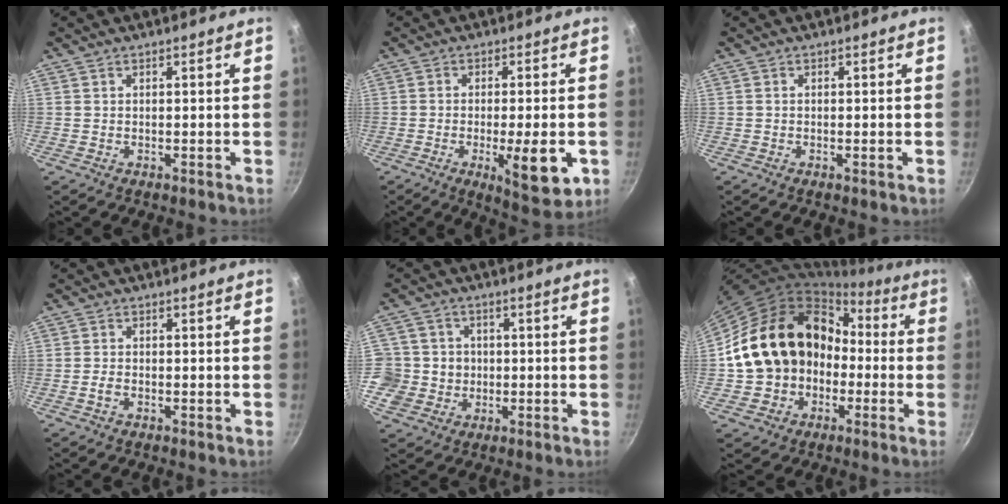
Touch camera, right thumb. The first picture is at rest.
{"total": 11.3, "force": [-3.3, 3.1, 10.4], "torque": [-0.137, -0.001, -0.040]}
{"total": 0.7, "force": [-0.3, 0.1, 0.6], "torque": [-0.012, 0.001, -0.006]}
{"total": 1.6, "force": [-0.7, 1.0, 1.0], "torque": [-0.026, 0.010, -0.015]}
{"total": 9.4, "force": [-0.8, 9.0, 2.3], "torque": [-0.022, 0.014, -0.018]}
{"total": 18.2, "force": [-1.3, 15.2, 10.0], "torque": [-0.142, 0.063, -0.012]}